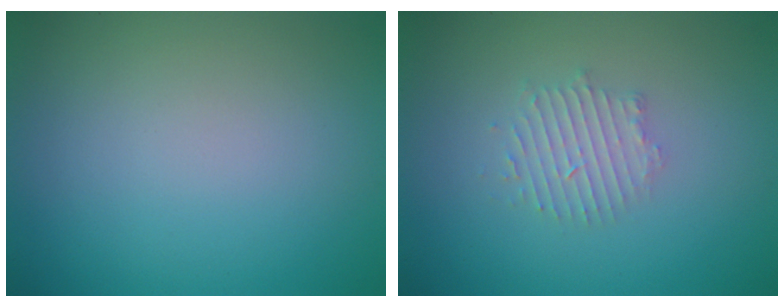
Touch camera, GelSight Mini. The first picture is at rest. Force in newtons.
{"total": 2.1, "press": 2.1, "slide": 0.4}